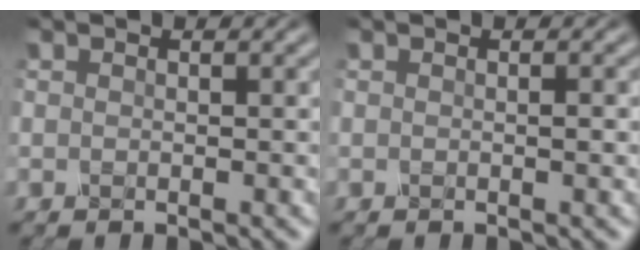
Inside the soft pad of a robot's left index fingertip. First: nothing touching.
{"total": 0.8, "force": [-0.1, 0.1, 0.8], "torque": [-0.012, 0.001, -0.003]}